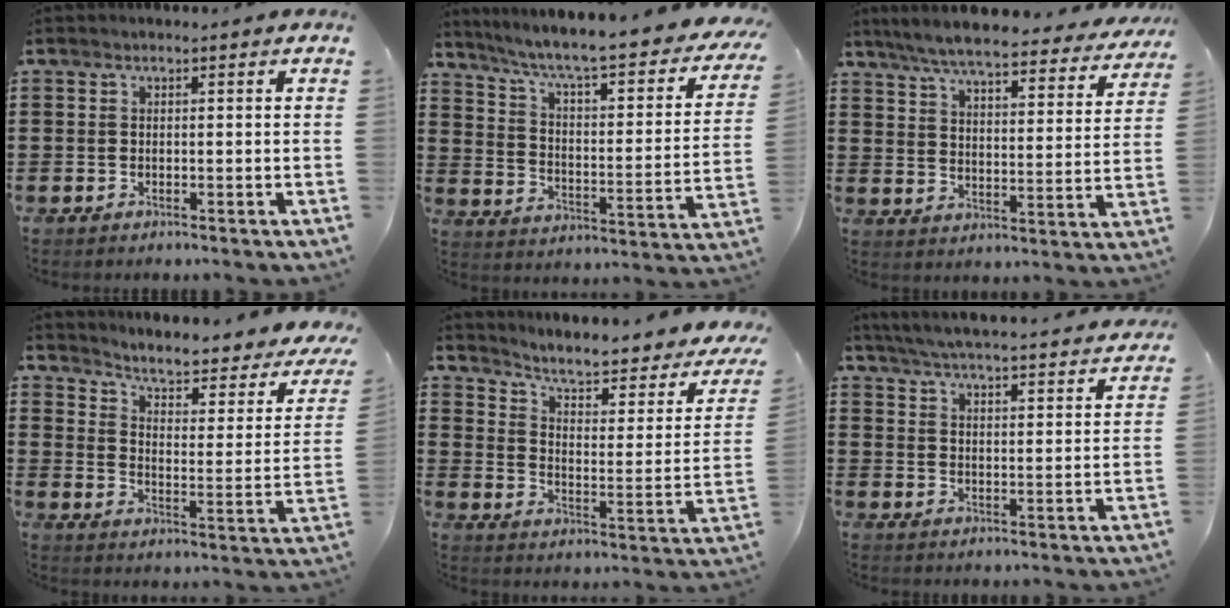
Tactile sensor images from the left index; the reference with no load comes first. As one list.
[{"total": 6.7, "force": [5.4, 0.2, 4.1], "torque": [-0.101, -0.046, 0.082]}, {"total": 7.4, "force": [6.7, 0.3, 3.1], "torque": [-0.089, -0.043, 0.115]}, {"total": 4.4, "force": [3.4, 0.4, 2.8], "torque": [-0.063, -0.035, 0.046]}, {"total": 5.5, "force": [4.3, 0.8, 3.4], "torque": [-0.079, -0.039, 0.063]}, {"total": 5.3, "force": [5.1, -0.5, 1.4], "torque": [-0.051, -0.041, 0.084]}]